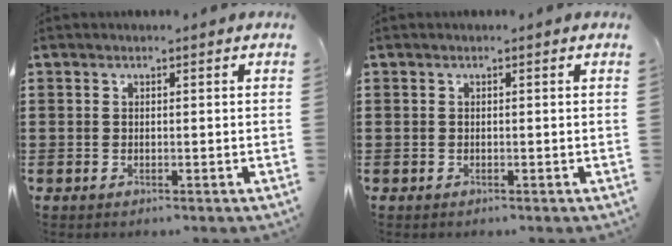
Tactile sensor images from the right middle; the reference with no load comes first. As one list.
[{"total": 0.0}]